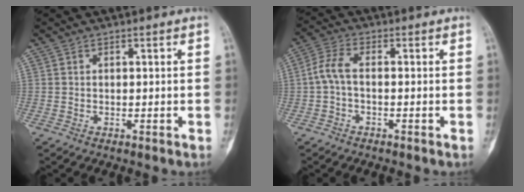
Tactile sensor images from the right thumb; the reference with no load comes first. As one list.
[{"total": 4.3, "force": [-0.7, 1.8, 3.8], "torque": [-0.092, 0.014, -0.023]}]